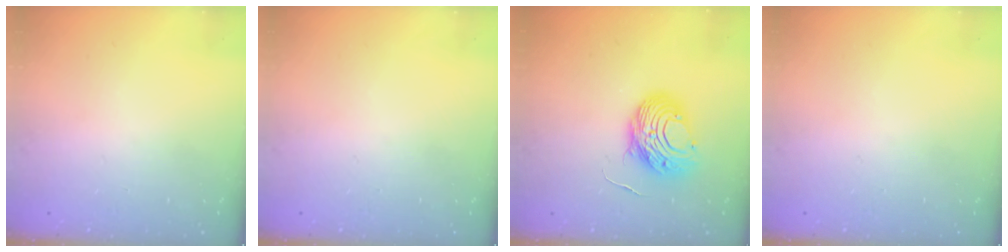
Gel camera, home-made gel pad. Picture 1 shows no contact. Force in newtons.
{"total": 0.0}
{"total": 11.2, "press": 11.2, "slide": 0.9}
{"total": 0.0}